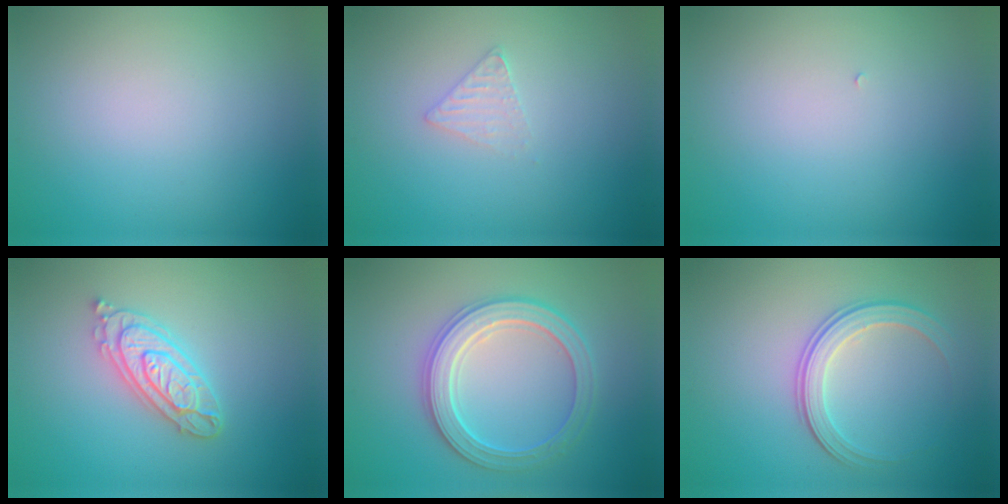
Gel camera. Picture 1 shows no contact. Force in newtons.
{"total": 1.4, "press": 1.3, "slide": 0.2}
{"total": 0.0}
{"total": 4.0, "press": 4.0, "slide": 0.6}
{"total": 3.9, "press": 3.8, "slide": 0.9}
{"total": 2.9, "press": 2.7, "slide": 1.0}